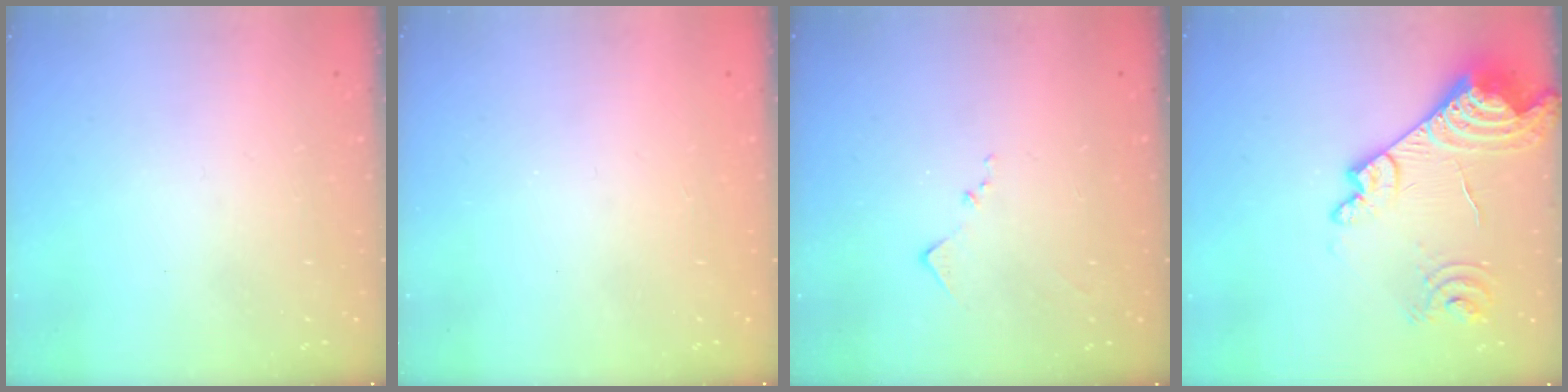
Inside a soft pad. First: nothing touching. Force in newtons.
{"total": 0.9, "press": 0.9, "slide": 0.2}
{"total": 7.7, "press": 7.6, "slide": 0.7}
{"total": 19.0, "press": 18.9, "slide": 1.8}